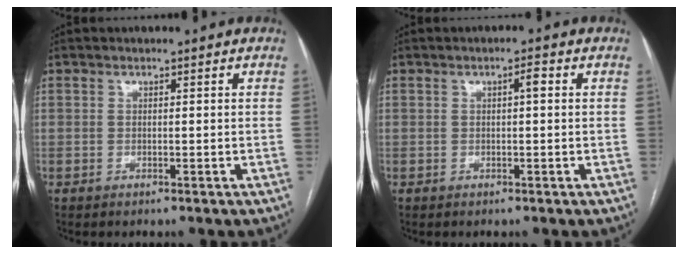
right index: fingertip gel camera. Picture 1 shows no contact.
{"total": 1.4, "force": [0.3, 0.2, 1.4], "torque": [-0.021, 0.004, 0.003]}